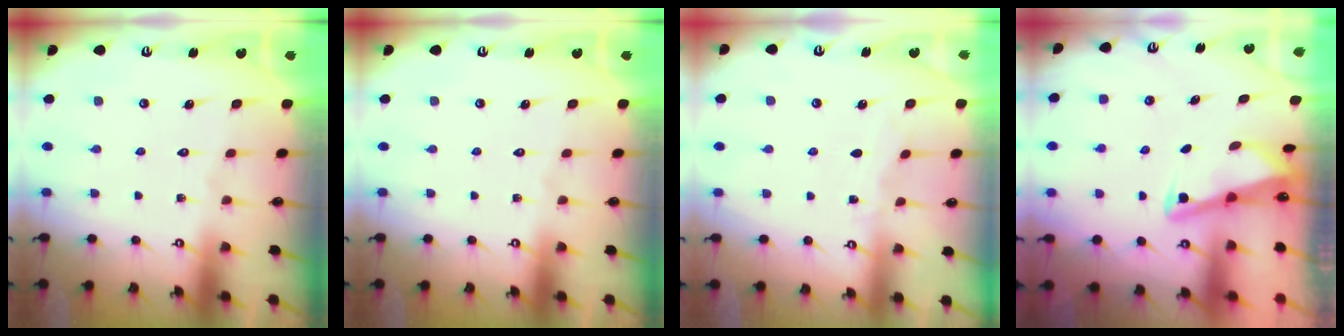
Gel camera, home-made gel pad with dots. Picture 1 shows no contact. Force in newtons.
{"total": 0.0}
{"total": 2.6, "press": 2.6, "slide": 0.1}
{"total": 2.8, "press": 2.8, "slide": 0.4}